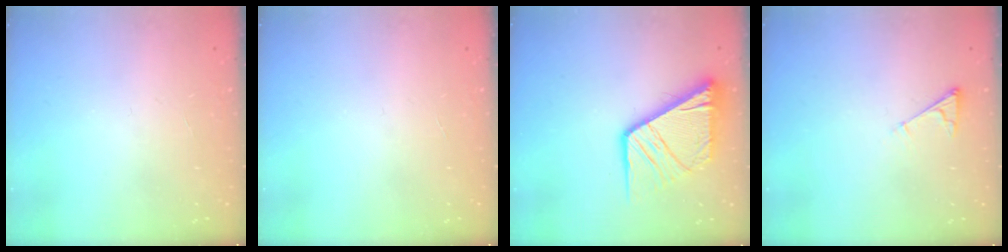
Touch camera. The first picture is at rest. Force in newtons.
{"total": 0.0}
{"total": 15.3, "press": 15.2, "slide": 1.6}
{"total": 3.0, "press": 3.0, "slide": 0.4}